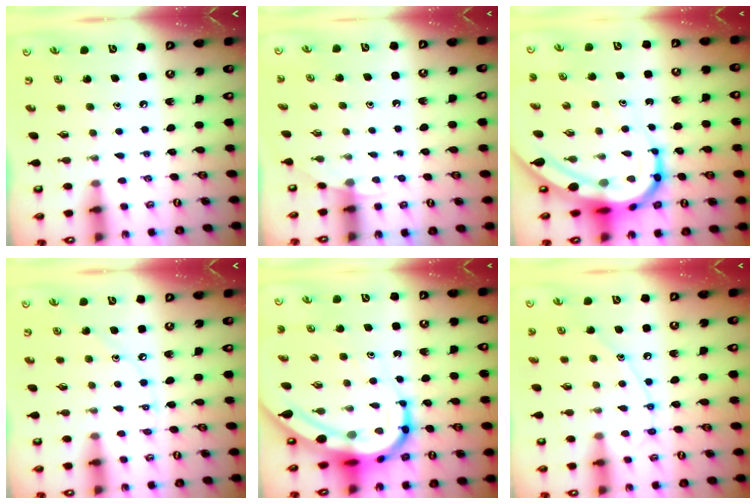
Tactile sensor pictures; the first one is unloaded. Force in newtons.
{"total": 2.7, "press": 2.7, "slide": 0.1}
{"total": 13.9, "press": 13.8, "slide": 1.3}
{"total": 4.6, "press": 4.6, "slide": 0.1}
{"total": 13.9, "press": 13.8, "slide": 1.3}
{"total": 9.7, "press": 9.7, "slide": 0.8}